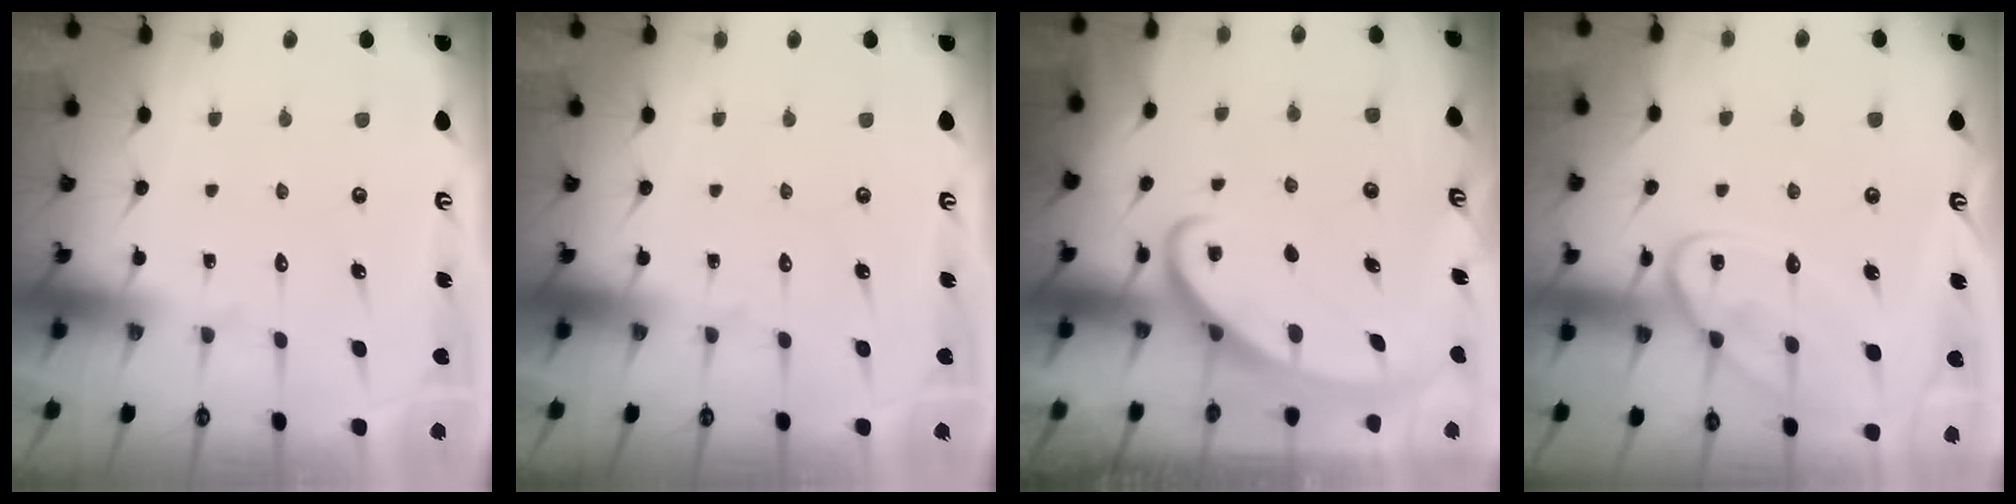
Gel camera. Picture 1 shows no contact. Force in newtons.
{"total": 0.0}
{"total": 2.6, "press": 2.6, "slide": 0.3}
{"total": 12.8, "press": 12.7, "slide": 1.2}